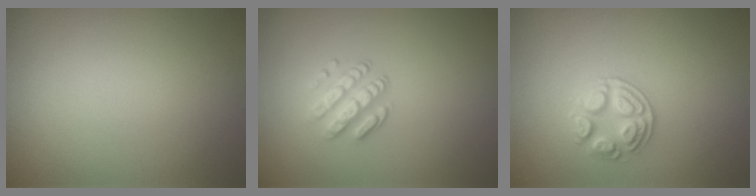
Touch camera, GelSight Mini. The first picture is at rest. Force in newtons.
{"total": 2.9, "press": 2.3, "slide": 1.6}
{"total": 2.8, "press": 2.7, "slide": 0.7}